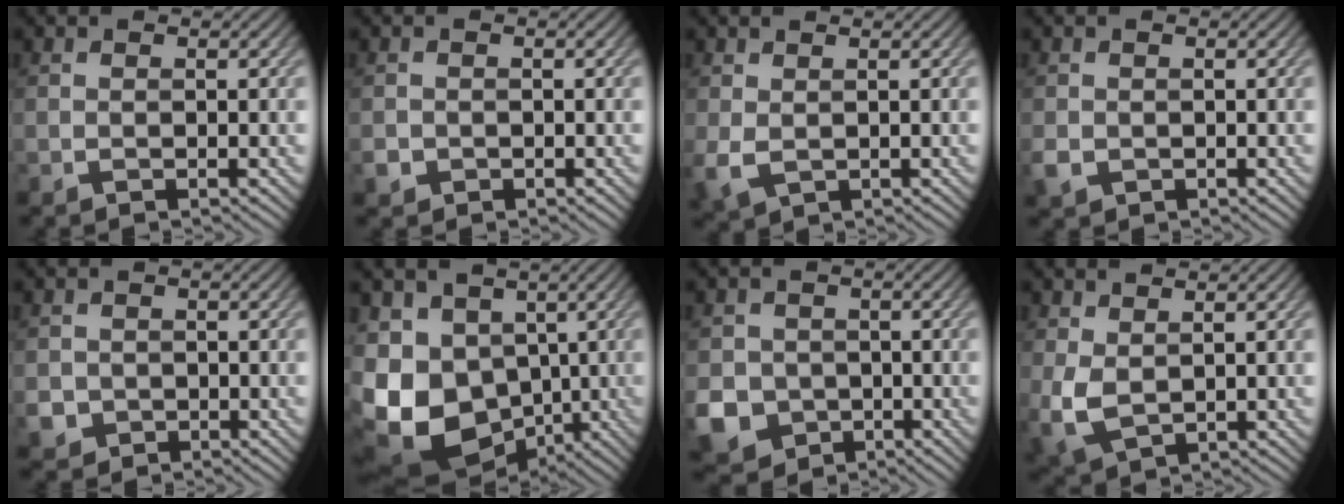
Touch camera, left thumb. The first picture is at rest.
{"total": 1.5, "force": [-0.6, 1.3, 0.4], "torque": [-0.007, -0.006, -0.017]}
{"total": 3.1, "force": [0.1, 2.0, 2.3], "torque": [-0.067, -0.006, 0.002]}
{"total": 1.9, "force": [-0.5, 1.6, 0.9], "torque": [-0.023, -0.007, -0.011]}
{"total": 2.5, "force": [-0.9, 2.3, 0.6], "torque": [-0.017, -0.010, -0.019]}
{"total": 16.1, "force": [-4.3, 12.2, 9.5], "torque": [-0.237, -0.030, -0.053]}
{"total": 7.1, "force": [-2.3, 6.2, 2.5], "torque": [-0.077, -0.021, -0.058]}
{"total": 4.8, "force": [0.9, 3.0, 3.7], "torque": [-0.101, -0.008, 0.017]}